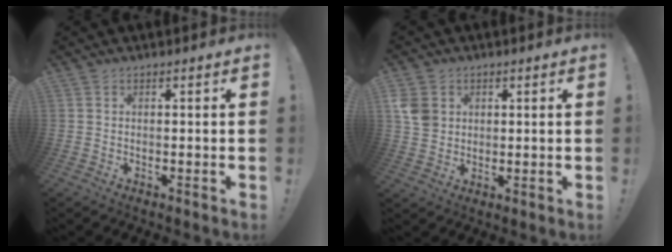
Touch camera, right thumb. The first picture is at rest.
{"total": 6.7, "force": [2.0, 5.6, 3.0], "torque": [-0.056, -0.002, 0.039]}